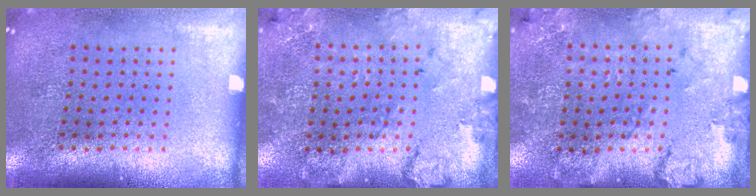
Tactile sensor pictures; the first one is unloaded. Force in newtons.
{"total": 1.8, "press": 1.7, "slide": 0.7}
{"total": 1.8, "press": 1.7, "slide": 0.7}